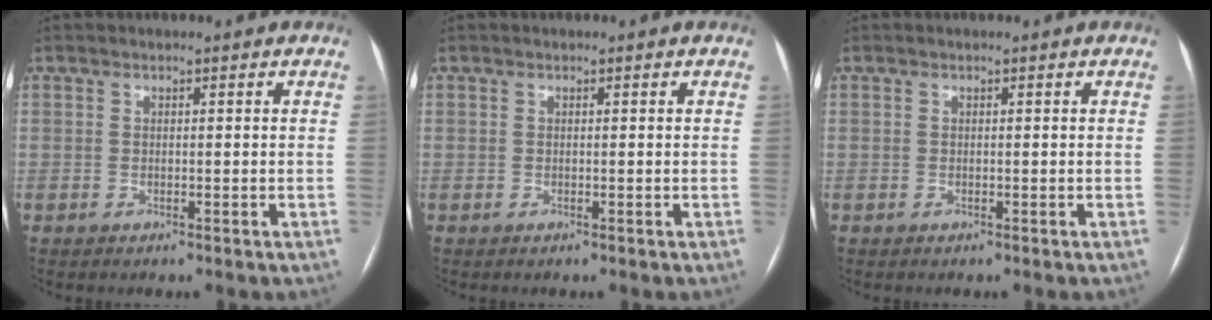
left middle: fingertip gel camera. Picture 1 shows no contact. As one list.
[{"total": 0.0}, {"total": 0.0}]